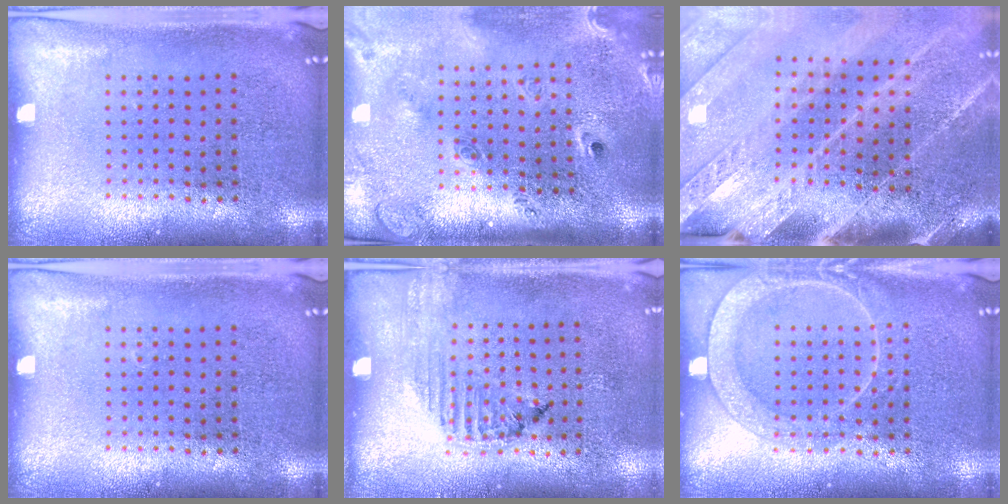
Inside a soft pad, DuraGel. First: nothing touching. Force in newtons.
{"total": 2.6, "press": 1.9, "slide": 1.8}
{"total": 3.9, "press": 3.3, "slide": 2.1}
{"total": 0.0}
{"total": 1.2, "press": 1.1, "slide": 0.2}
{"total": 2.7, "press": 2.6, "slide": 0.3}